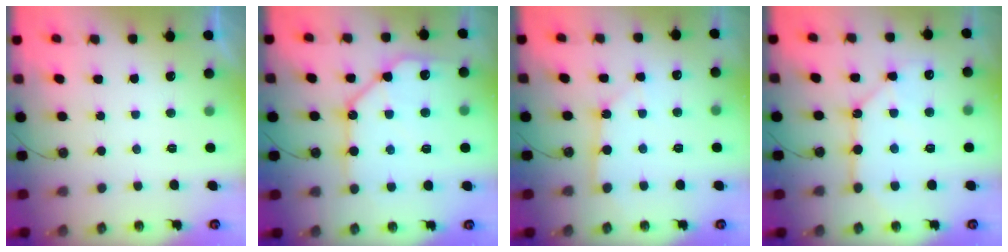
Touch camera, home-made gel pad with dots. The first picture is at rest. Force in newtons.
{"total": 15.8, "press": 15.7, "slide": 1.7}
{"total": 2.4, "press": 2.4, "slide": 0.3}
{"total": 10.7, "press": 10.7, "slide": 0.4}